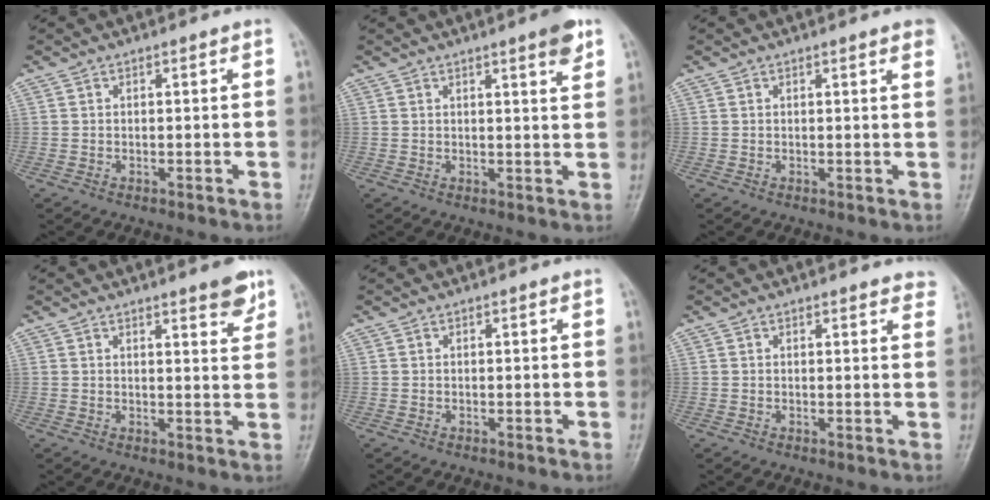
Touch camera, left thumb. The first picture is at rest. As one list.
[{"total": 3.9, "force": [2.5, 0.5, 3.0], "torque": [-0.034, -0.014, 0.032]}, {"total": 2.8, "force": [1.9, 0.3, 2.0], "torque": [-0.019, -0.001, 0.017]}, {"total": 4.6, "force": [3.2, 1.1, 3.1], "torque": [-0.029, -0.021, 0.040]}, {"total": 0.0}, {"total": 3.7, "force": [3.4, 1.2, 0.9], "torque": [0.014, -0.012, 0.022]}]